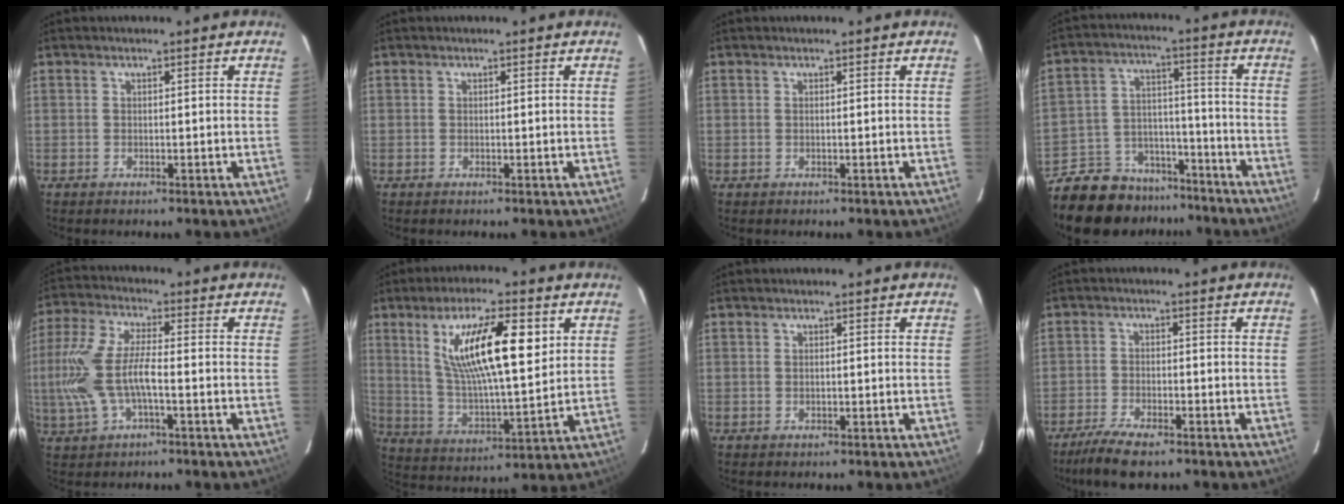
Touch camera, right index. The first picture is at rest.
{"total": 0.0}
{"total": 0.0}
{"total": 17.4, "force": [-14.0, 8.9, 5.3], "torque": [-0.133, 0.042, -0.203]}
{"total": 12.0, "force": [-2.5, 4.3, 10.9], "torque": [-0.240, 0.000, -0.045]}
{"total": 17.1, "force": [6.4, 4.4, 15.2], "torque": [-0.270, 0.003, 0.120]}
{"total": 0.5, "force": [0.1, 0.4, 0.4], "torque": [-0.006, 0.002, 0.003]}
{"total": 8.4, "force": [-6.4, 2.5, 4.7], "torque": [-0.121, -0.018, -0.119]}